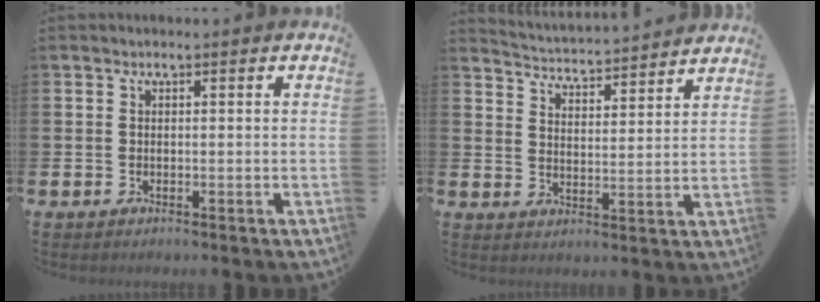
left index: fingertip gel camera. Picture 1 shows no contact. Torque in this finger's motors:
{"motor_torque": [0.46, -0.69, 0.15, 0.04]}